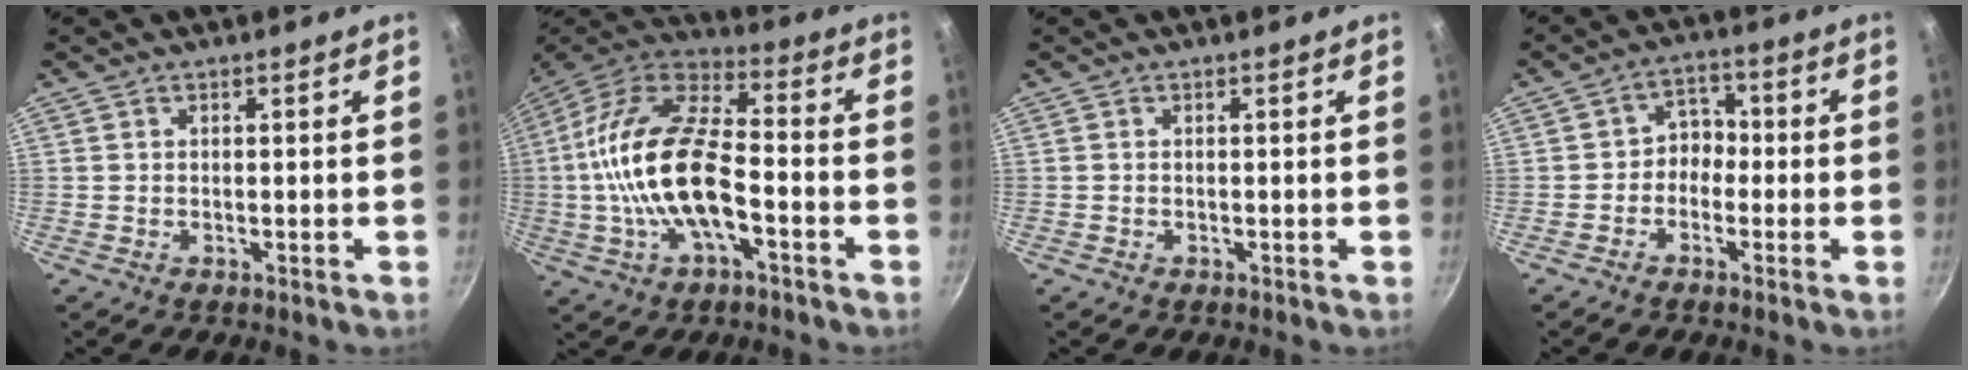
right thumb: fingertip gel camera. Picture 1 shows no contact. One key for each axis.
{"total": 20.3, "fx": -3.7, "fy": 9.6, "fz": 17.5, "tx": -0.323, "ty": 0.043, "tz": -0.081}
{"total": 0.0}
{"total": 4.5, "fx": -1.2, "fy": 3.7, "fz": 2.3, "tx": 0.001, "ty": 0.026, "tz": -0.032}